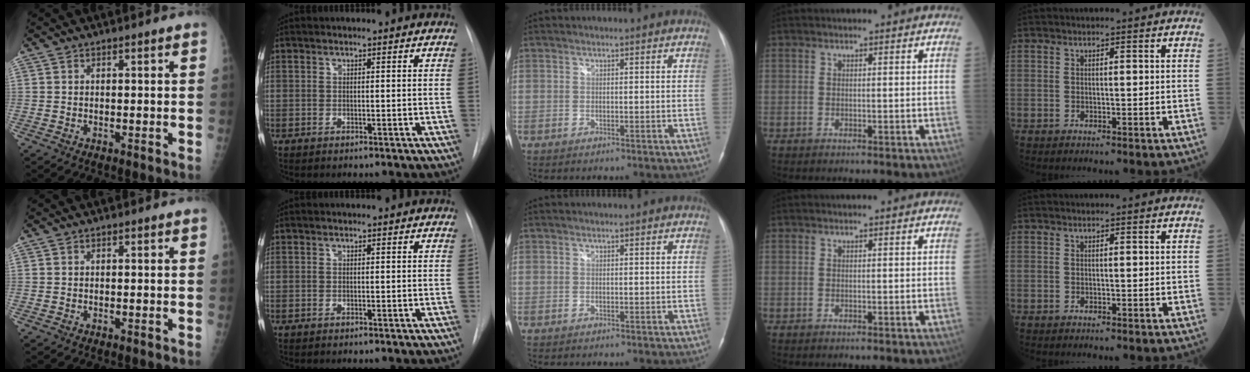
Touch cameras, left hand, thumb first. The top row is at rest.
{}